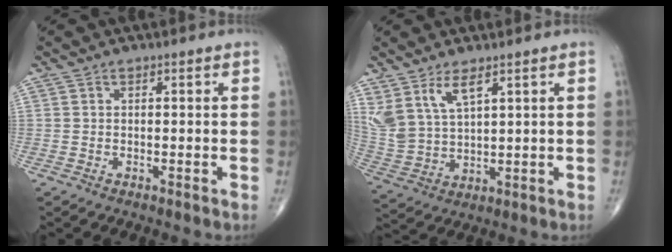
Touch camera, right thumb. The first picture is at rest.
{"total": 9.5, "force": [5.6, 4.1, 6.5], "torque": [-0.136, -0.022, 0.128]}